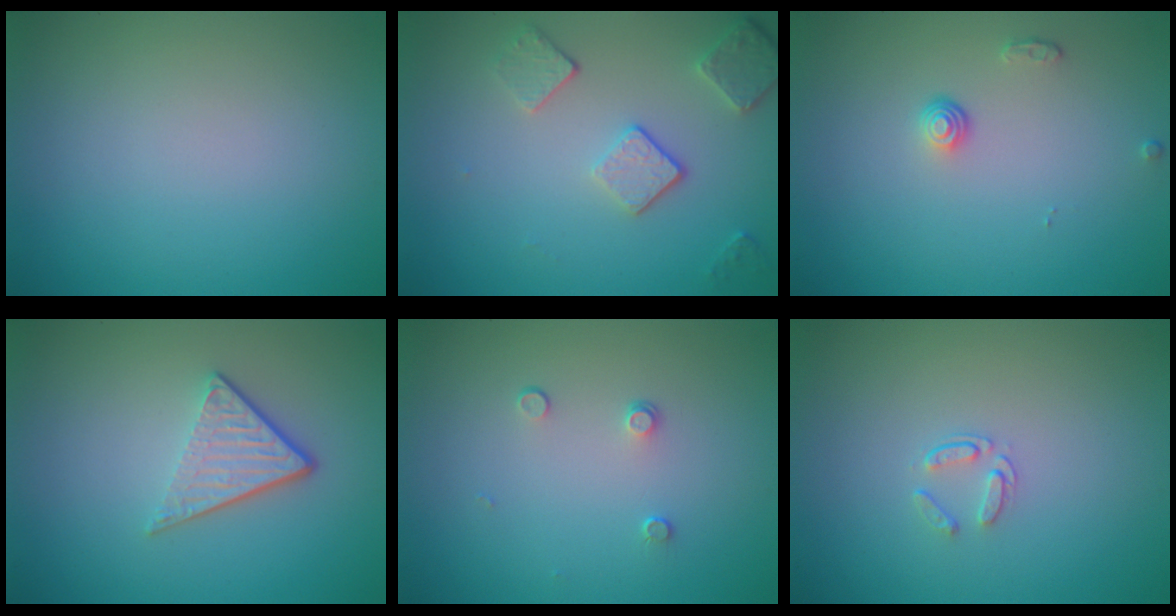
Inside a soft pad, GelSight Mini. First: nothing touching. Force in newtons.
{"total": 3.6, "press": 2.8, "slide": 2.2}
{"total": 1.1, "press": 0.8, "slide": 0.8}
{"total": 3.7, "press": 2.6, "slide": 2.6}
{"total": 0.9, "press": 0.6, "slide": 0.6}
{"total": 1.1, "press": 0.7, "slide": 0.9}